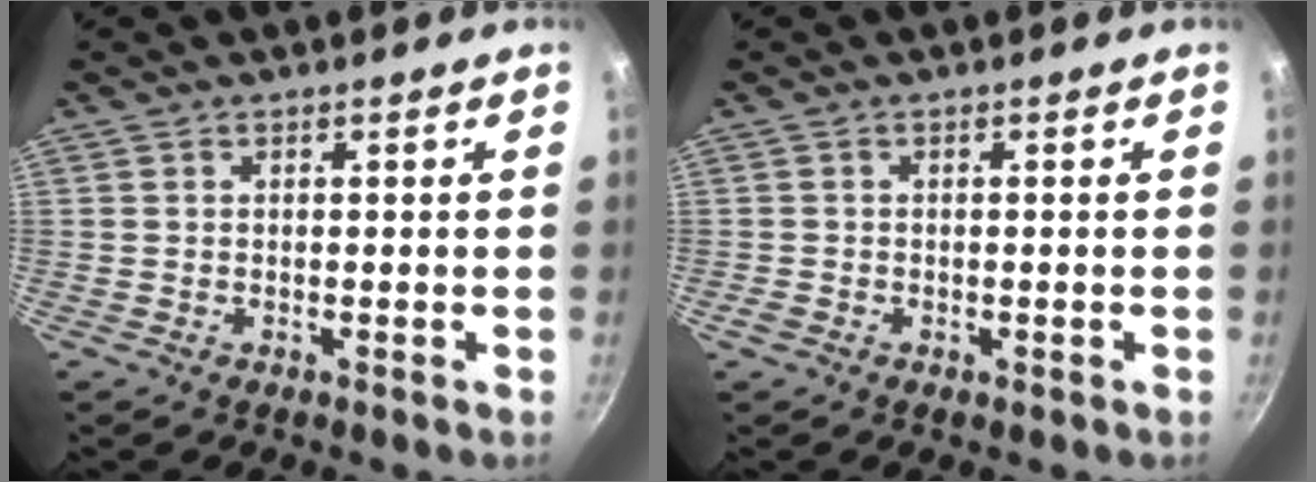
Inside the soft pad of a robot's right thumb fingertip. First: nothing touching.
{"total": 1.3, "force": [-0.6, 0.9, 0.7], "torque": [-0.012, 0.001, -0.012]}